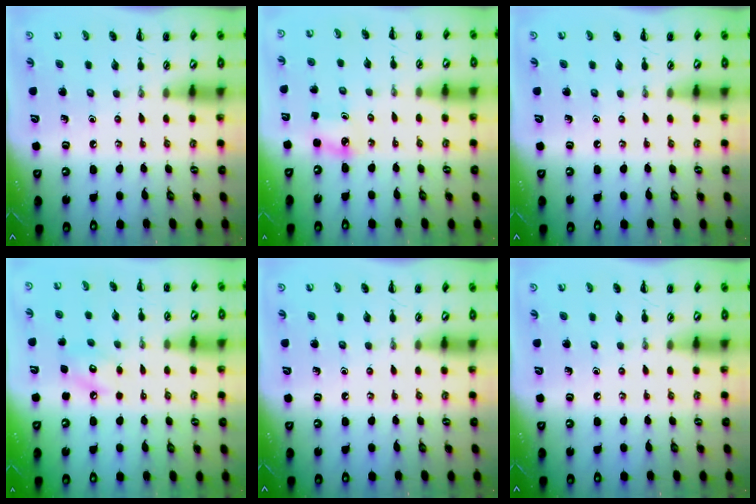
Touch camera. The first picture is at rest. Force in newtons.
{"total": 2.9, "press": 2.8, "slide": 0.5}
{"total": 0.0}
{"total": 6.7, "press": 6.7, "slide": 0.4}
{"total": 0.0}
{"total": 0.0}